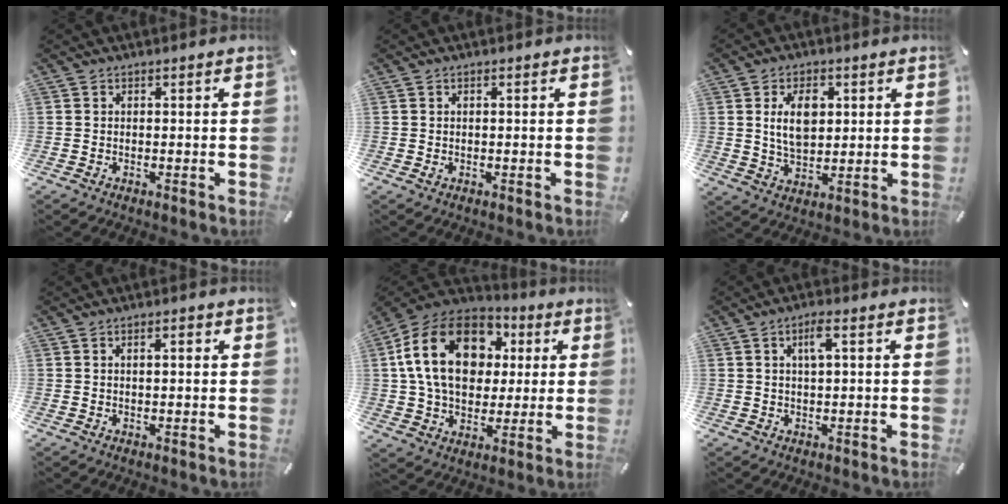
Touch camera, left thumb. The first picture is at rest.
{"total": 0.7, "force": [0.0, 0.3, 0.6], "torque": [-0.011, 0.000, -0.001]}
{"total": 9.3, "force": [2.4, 6.1, 6.6], "torque": [-0.120, -0.002, 0.036]}
{"total": 2.0, "force": [0.6, 0.7, 1.7], "torque": [-0.027, 0.004, 0.006]}
{"total": 21.6, "force": [5.2, 15.6, 13.9], "torque": [-0.275, 0.006, 0.091]}
{"total": 4.4, "force": [1.4, 1.2, 4.0], "torque": [-0.081, 0.006, 0.022]}